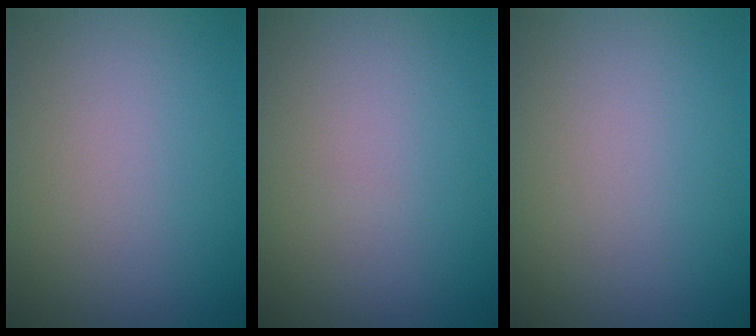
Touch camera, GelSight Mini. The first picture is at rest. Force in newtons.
{"total": 0.0}
{"total": 0.0}